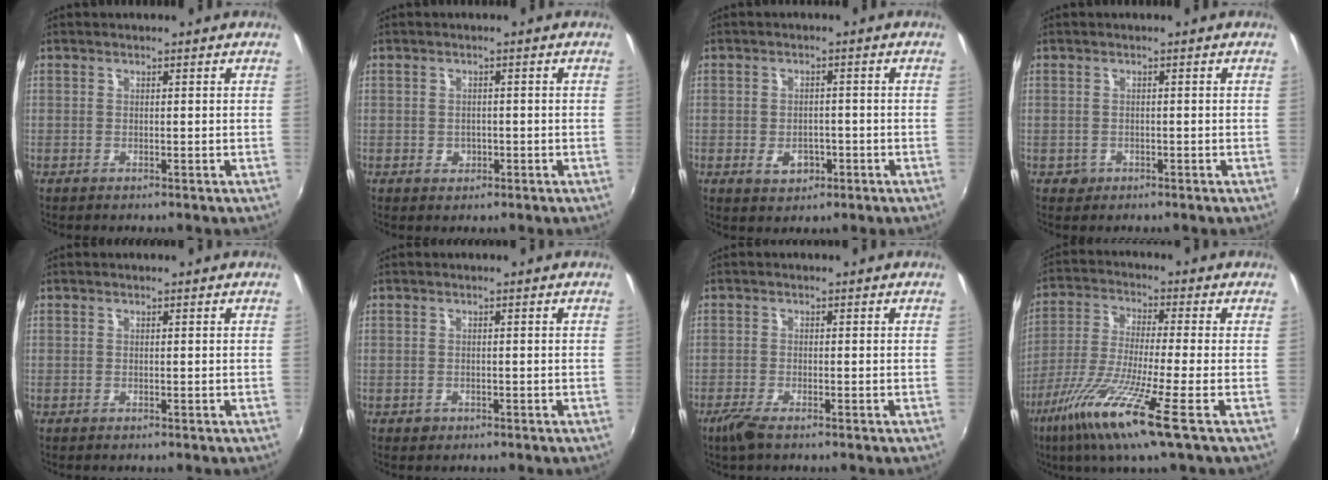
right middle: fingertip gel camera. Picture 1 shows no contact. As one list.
[{"total": 2.1, "force": [-0.6, 1.8, 0.7], "torque": [-0.012, -0.002, -0.008]}, {"total": 4.2, "force": [-1.7, 3.1, 2.4], "torque": [-0.046, -0.003, -0.021]}, {"total": 1.5, "force": [-0.6, 1.3, 0.3], "torque": [-0.007, -0.002, -0.006]}, {"total": 0.0}, {"total": 1.0, "force": [-0.5, 0.9, 0.2], "torque": [-0.005, -0.002, -0.005]}, {"total": 3.2, "force": [-2.2, 0.5, 2.2], "torque": [-0.057, -0.009, -0.045]}, {"total": 13.6, "force": [-6.8, 0.1, 11.8], "torque": [-0.259, -0.028, -0.135]}]